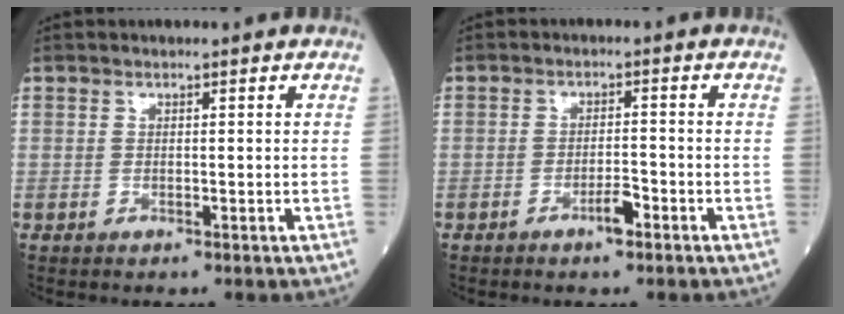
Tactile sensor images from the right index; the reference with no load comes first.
{"total": 2.7, "force": [-1.7, 0.5, 2.0], "torque": [-0.032, 0.002, -0.031]}